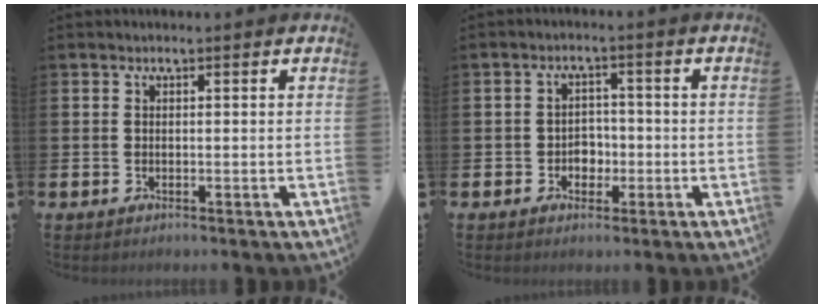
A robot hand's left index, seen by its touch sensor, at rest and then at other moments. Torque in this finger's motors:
{"motor_torque": [0.09, 0.13, 0.06, 0.01]}